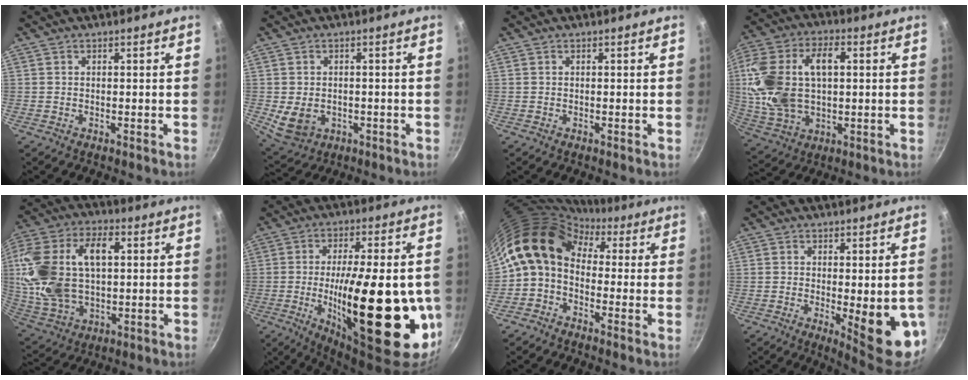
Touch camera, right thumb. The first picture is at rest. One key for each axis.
{"total": 6.8, "fx": -1.2, "fy": 5.3, "fz": 4.1, "tx": -0.063, "ty": 0.000, "tz": -0.003}
{"total": 0.0}
{"total": 18.9, "fx": 2.3, "fy": 11.8, "fz": 14.6, "tx": -0.281, "ty": 0.016, "tz": 0.045}
{"total": 22.9, "fx": 3.3, "fy": 14.3, "fz": 17.6, "tx": -0.347, "ty": 0.019, "tz": 0.063}
{"total": 29.3, "fx": -4.9, "fy": 9.9, "fz": 27.2, "tx": -0.383, "ty": -0.005, "tz": -0.060}
{"total": 11.3, "fx": 1.5, "fy": 8.3, "fz": 7.5, "tx": -0.119, "ty": 0.029, "tz": 0.000}
{"total": 12.6, "fx": -2.4, "fy": 3.9, "fz": 11.7, "tx": -0.130, "ty": -0.015, "tz": -0.020}